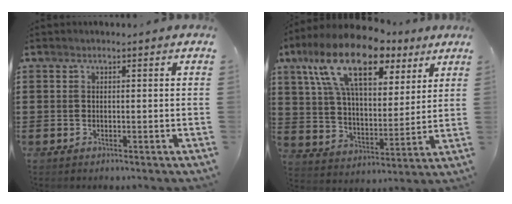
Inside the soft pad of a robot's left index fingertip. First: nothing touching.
{"total": 17.4, "force": [10.7, 7.4, 11.6], "torque": [-0.236, -0.026, 0.185]}